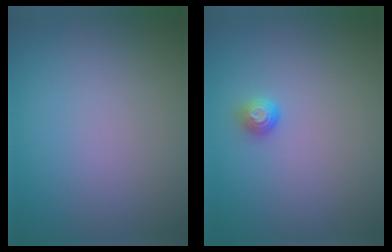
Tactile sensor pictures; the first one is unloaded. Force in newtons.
{"total": 1.2, "press": 1.0, "slide": 0.6}